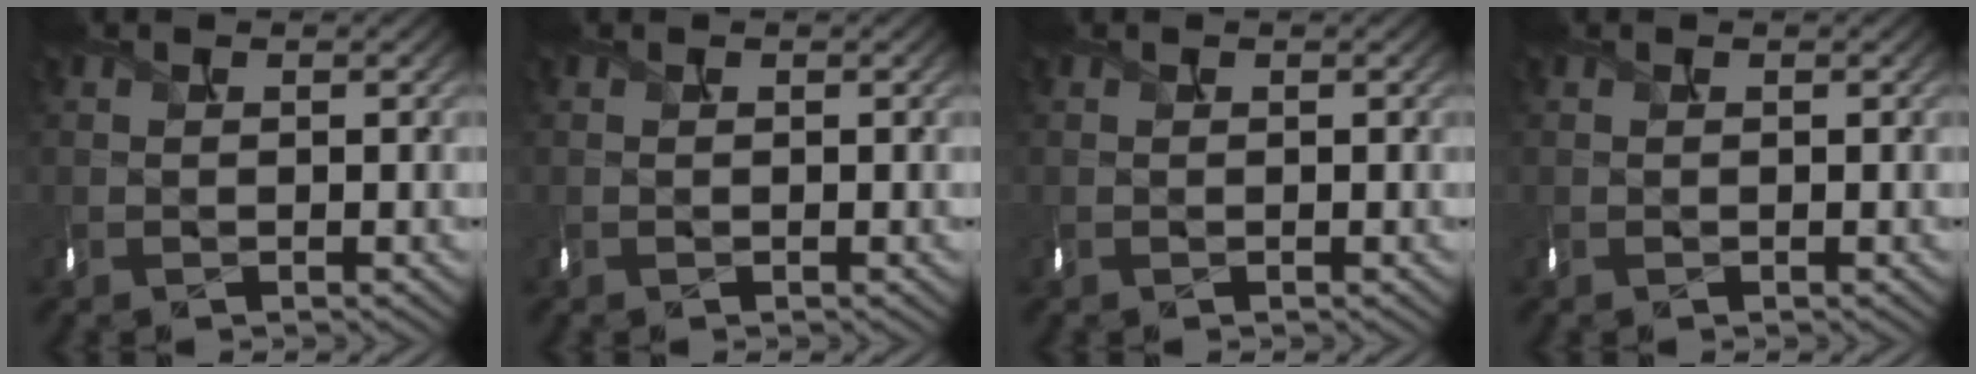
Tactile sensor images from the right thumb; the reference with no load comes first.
{"total": 0.0}
{"total": 0.0}
{"total": 0.0}